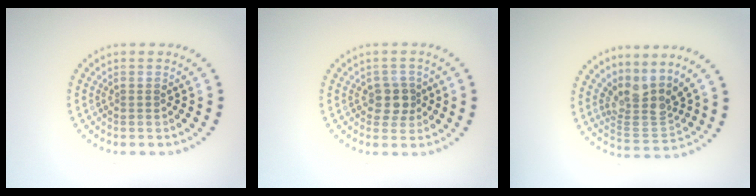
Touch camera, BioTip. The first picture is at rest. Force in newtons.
{"total": 2.2, "press": 2.0, "slide": 1.0}
{"total": 3.8, "press": 2.6, "slide": 2.8}